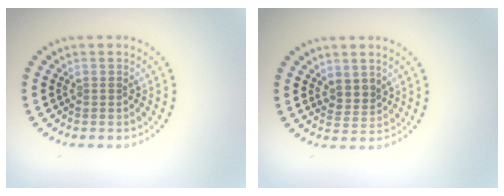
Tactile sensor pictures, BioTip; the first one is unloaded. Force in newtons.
{"total": 1.9, "press": 1.4, "slide": 1.3}